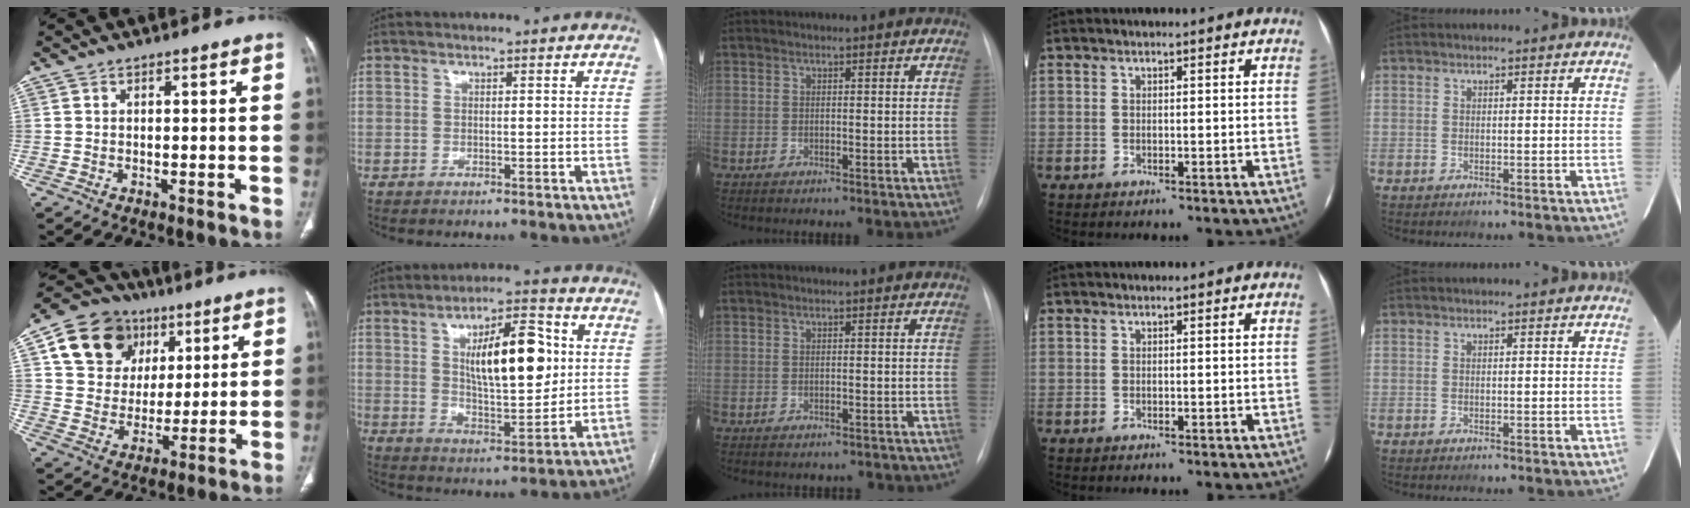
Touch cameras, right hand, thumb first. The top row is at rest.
{"thumb": {"total": 16.0, "force": [7.0, 13.0, 6.1], "torque": [-0.073, 0.001, 0.125]}, "index": {"total": 14.3, "force": [3.2, 4.8, 13.2], "torque": [-0.211, 0.011, 0.054]}, "middle": {"total": 1.5, "force": [-1.3, 0.7, 0.4], "torque": [-0.007, 0.000, -0.013]}}